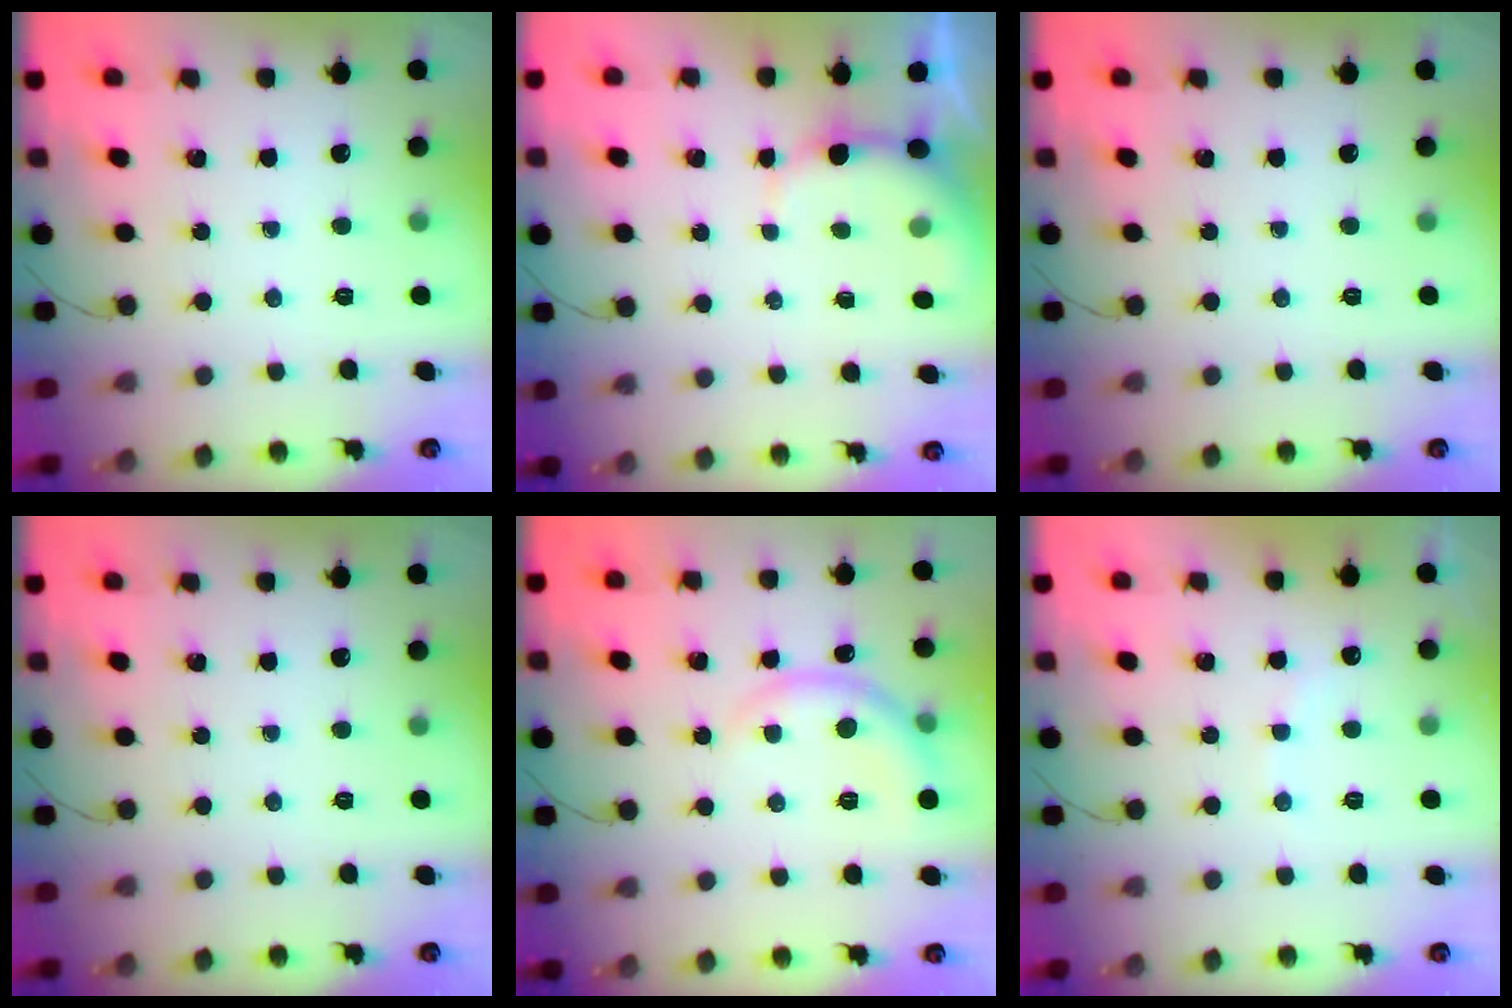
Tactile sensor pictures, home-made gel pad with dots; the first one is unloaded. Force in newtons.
{"total": 3.2, "press": 3.1, "slide": 0.8}
{"total": 0.0}
{"total": 0.0}
{"total": 6.4, "press": 6.4, "slide": 0.7}
{"total": 5.5, "press": 5.4, "slide": 0.8}